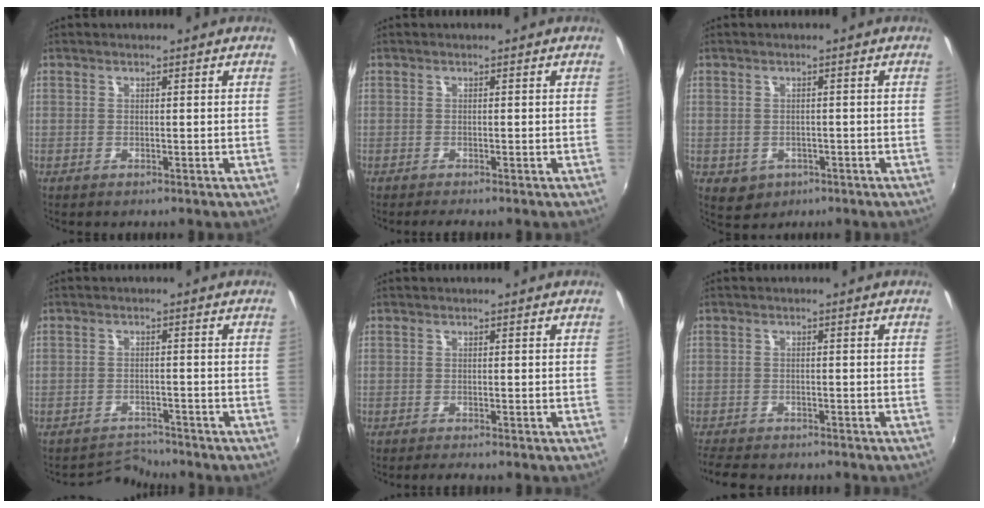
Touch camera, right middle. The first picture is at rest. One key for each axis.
{"total": 1.3, "fx": -1.1, "fy": -0.3, "fz": 0.7, "tx": -0.010, "ty": -0.006, "tz": -0.019}
{"total": 3.3, "fx": -0.8, "fy": 2.9, "fz": 1.4, "tx": -0.030, "ty": -0.005, "tz": -0.005}
{"total": 3.5, "fx": -3.3, "fy": 0.3, "fz": -1.1, "tx": 0.009, "ty": 0.011, "tz": -0.057}
{"total": 1.5, "fx": -1.2, "fy": -0.3, "fz": 0.8, "tx": -0.012, "ty": -0.007, "tz": -0.021}
{"total": 6.1, "fx": -5.6, "fy": 1.6, "fz": 2.0, "tx": -0.062, "ty": -0.019, "tz": -0.095}